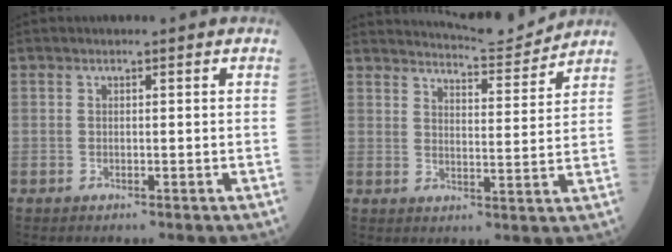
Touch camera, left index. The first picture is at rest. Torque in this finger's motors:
{"motor_torque": [0.27, -0.47, 0.01, 0.01]}